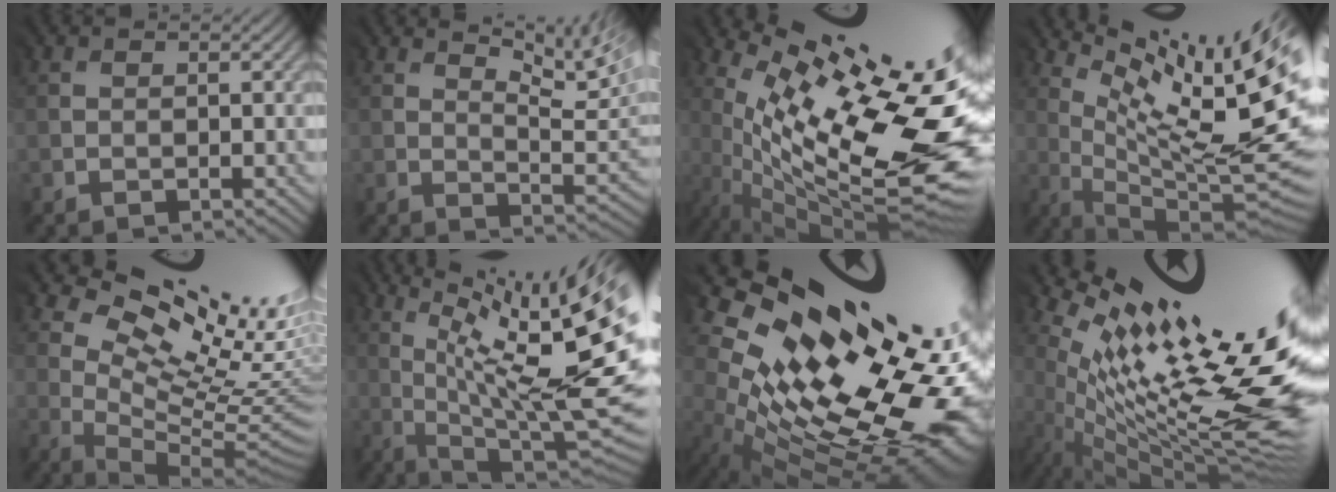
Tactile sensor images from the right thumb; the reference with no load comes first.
{"total": 10.2, "force": [5.0, 3.1, 8.4], "torque": [-0.135, 0.008, 0.082]}
{"total": 14.7, "force": [2.1, 3.9, 14.0], "torque": [-0.227, -0.006, 0.070]}
{"total": 14.5, "force": [6.7, 2.2, 12.7], "torque": [-0.198, -0.016, 0.143]}
{"total": 13.6, "force": [7.0, 5.5, 10.3], "torque": [-0.165, 0.008, 0.122]}
{"total": 16.7, "force": [2.8, 3.8, 16.0], "torque": [-0.223, 0.013, 0.072]}
{"total": 16.5, "force": [2.4, 7.5, 14.5], "torque": [-0.237, 0.003, 0.064]}
{"total": 16.0, "force": [3.4, 4.6, 14.9], "torque": [-0.239, 0.002, 0.081]}